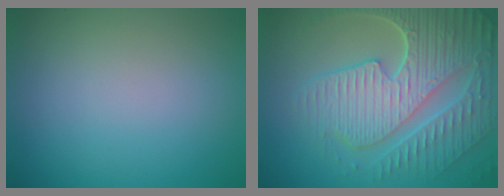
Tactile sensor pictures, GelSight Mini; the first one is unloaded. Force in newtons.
{"total": 9.0, "press": 6.4, "slide": 6.3}